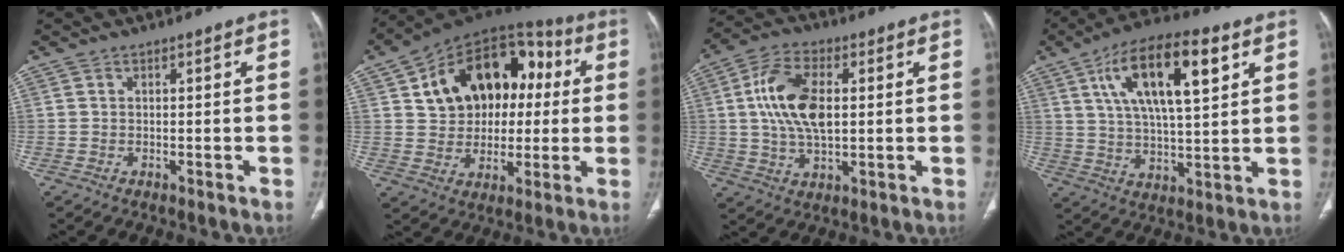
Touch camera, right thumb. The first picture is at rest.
{"total": 21.3, "force": [4.4, 15.0, 14.4], "torque": [-0.183, 0.033, 0.071]}
{"total": 13.0, "force": [1.7, 6.9, 10.9], "torque": [-0.210, 0.005, 0.031]}
{"total": 17.9, "force": [7.2, 6.4, 15.0], "torque": [-0.245, -0.008, 0.121]}